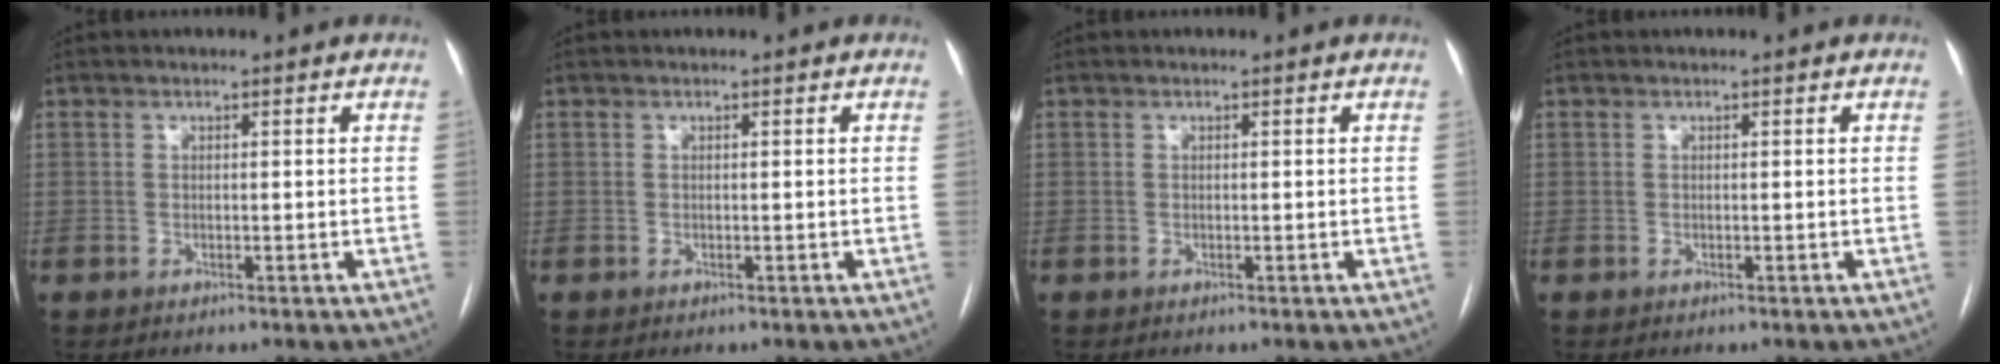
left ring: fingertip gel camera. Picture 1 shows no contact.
{"total": 0.0}
{"total": 0.0}
{"total": 0.0}